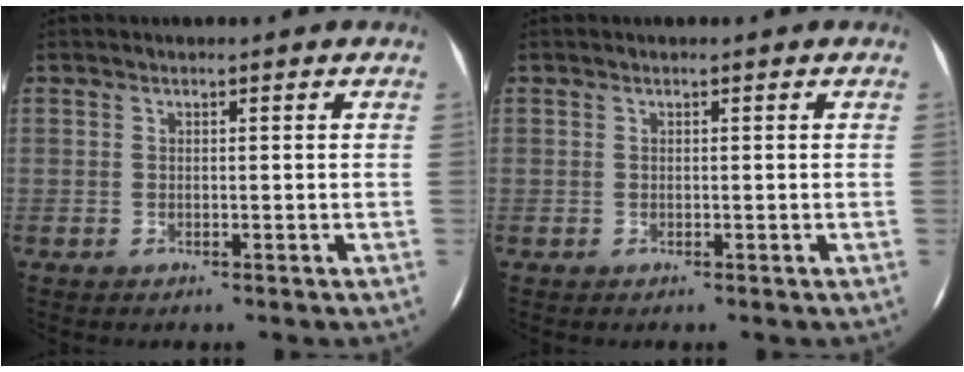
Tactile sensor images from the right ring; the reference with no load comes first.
{"total": 0.0}